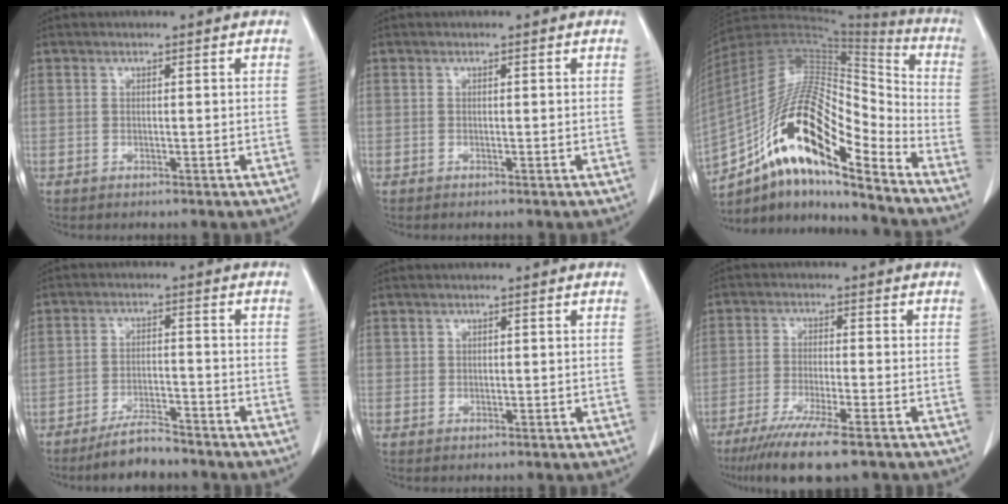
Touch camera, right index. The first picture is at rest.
{"total": 0.0}
{"total": 20.2, "force": [-11.5, 4.5, 16.0], "torque": [-0.306, 0.015, -0.201]}
{"total": 5.7, "force": [-5.0, 1.1, 2.4], "torque": [-0.045, -0.007, -0.091]}
{"total": 0.6, "force": [0.3, 0.4, 0.0], "torque": [0.009, -0.001, 0.003]}
{"total": 10.7, "force": [-7.6, 0.7, 7.4], "torque": [-0.121, -0.026, -0.121]}